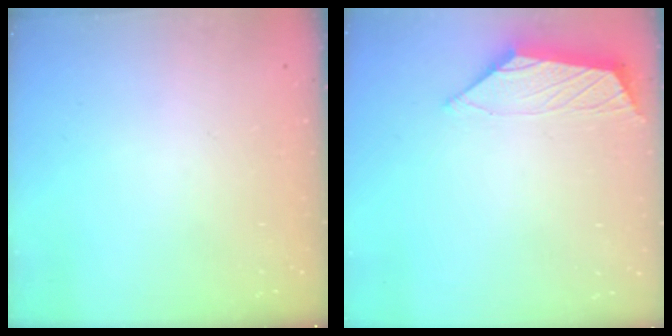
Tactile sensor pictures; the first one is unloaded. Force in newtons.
{"total": 1.1, "press": 1.1, "slide": 0.2}